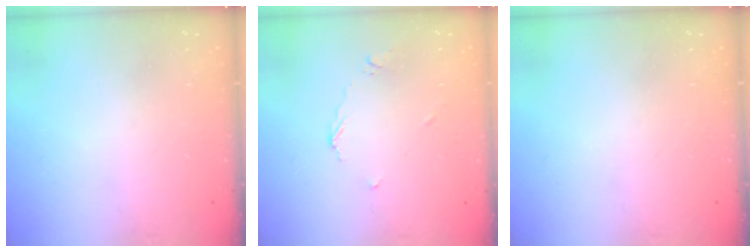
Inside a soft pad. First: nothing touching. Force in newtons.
{"total": 4.3, "press": 4.3, "slide": 0.6}
{"total": 0.0}